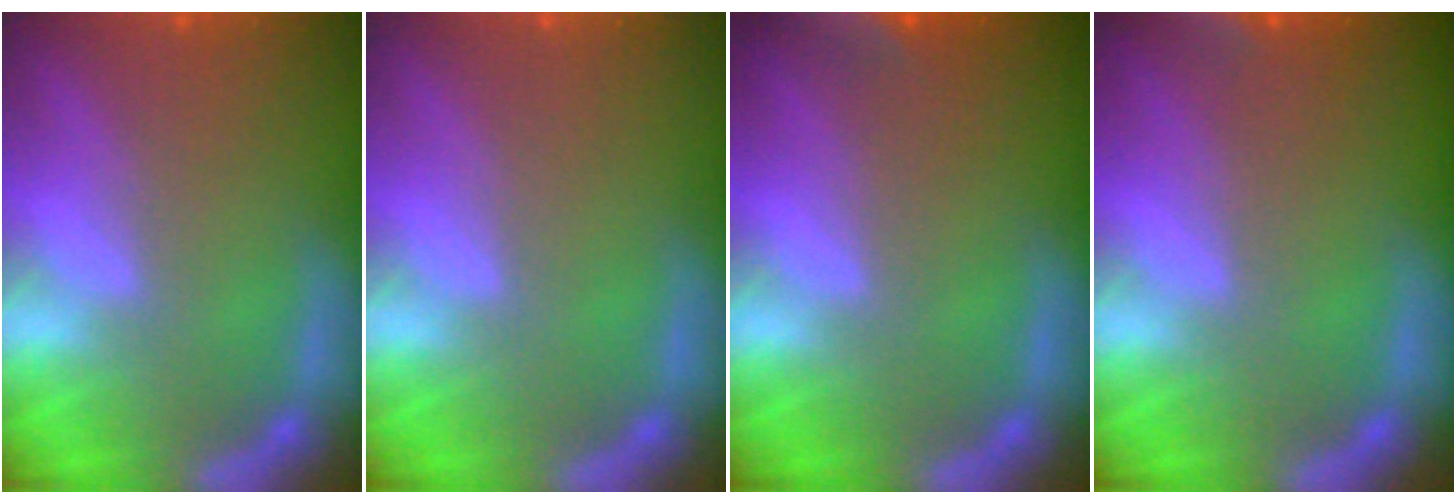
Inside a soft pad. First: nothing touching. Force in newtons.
{"total": 0.0}
{"total": 6.0}
{"total": 2.9}